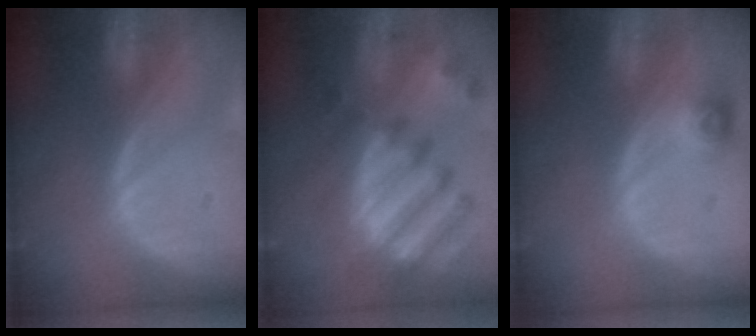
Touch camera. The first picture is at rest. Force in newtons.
{"total": 12.3, "press": 10.6, "slide": 6.3}
{"total": 2.3, "press": 2.2, "slide": 0.7}